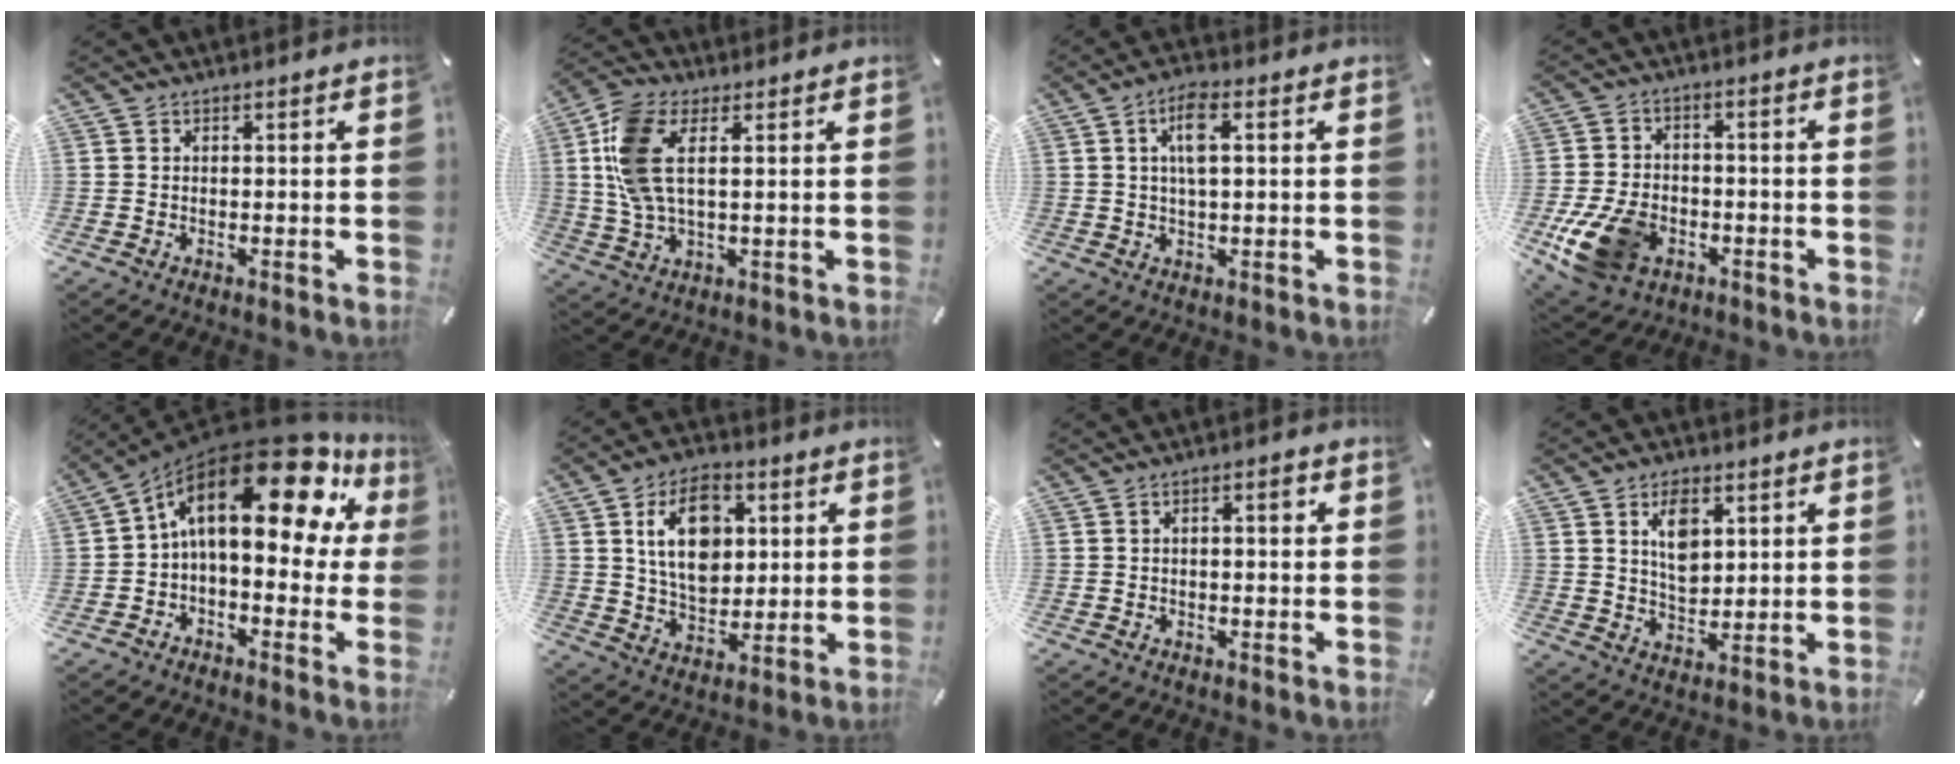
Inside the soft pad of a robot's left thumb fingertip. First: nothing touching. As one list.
[{"total": 10.9, "force": [2.6, 5.3, 9.2], "torque": [-0.209, -0.007, 0.049]}, {"total": 6.5, "force": [1.7, 2.3, 5.8], "torque": [-0.117, 0.005, 0.024]}, {"total": 12.8, "force": [-4.8, 9.0, 7.8], "torque": [-0.165, 0.019, -0.083]}, {"total": 22.3, "force": [8.5, 10.3, 17.8], "torque": [-0.299, -0.057, 0.142]}, {"total": 14.1, "force": [3.7, 9.7, 9.6], "torque": [-0.160, 0.004, 0.063]}, {"total": 2.8, "force": [0.2, 1.1, 2.5], "torque": [-0.033, 0.005, -0.003]}, {"total": 8.0, "force": [2.9, 5.1, 5.4], "torque": [-0.085, -0.001, 0.049]}]